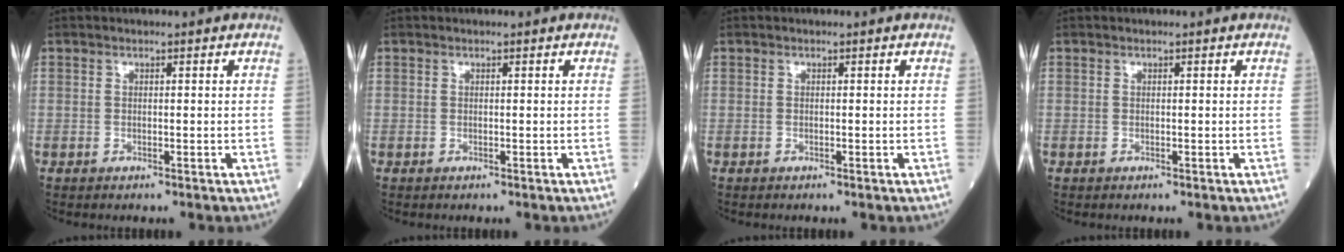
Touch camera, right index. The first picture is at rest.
{"total": 0.0}
{"total": 0.0}
{"total": 0.0}